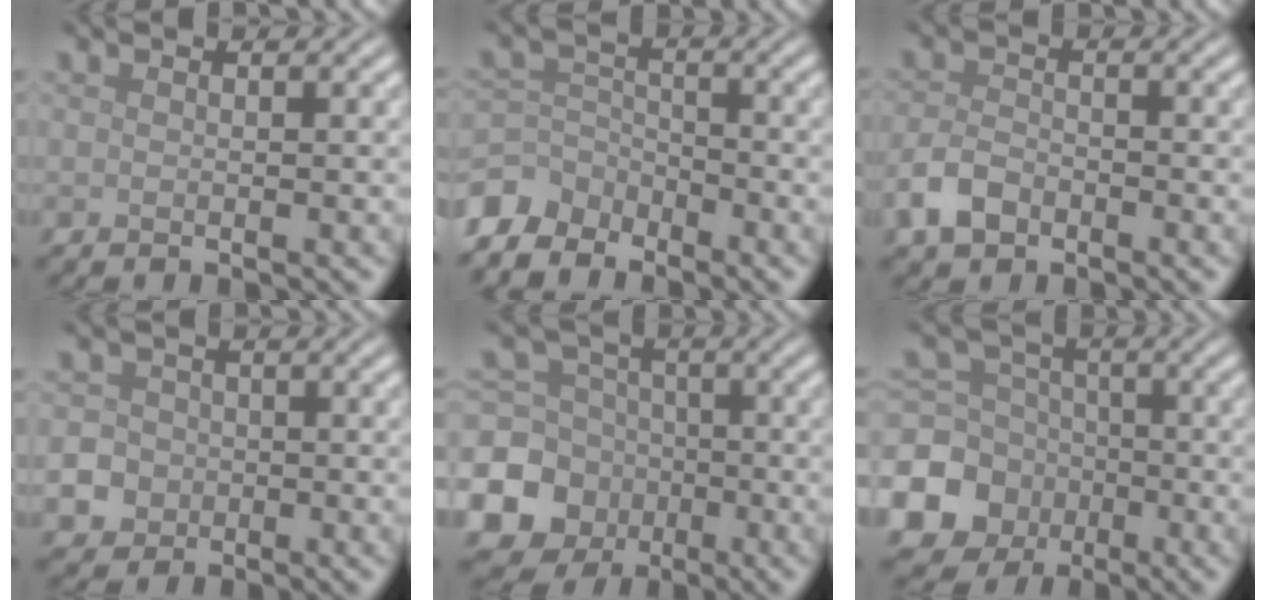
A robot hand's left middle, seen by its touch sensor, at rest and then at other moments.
{"total": 4.3, "force": [-3.7, 2.1, 0.6], "torque": [-0.015, -0.003, -0.084]}
{"total": 3.0, "force": [-1.9, 1.8, 1.5], "torque": [-0.029, 0.001, -0.045]}
{"total": 8.8, "force": [-3.1, 8.0, 2.2], "torque": [-0.051, -0.017, -0.085]}
{"total": 14.5, "force": [-4.9, 13.2, 3.5], "torque": [-0.110, -0.037, -0.102]}
{"total": 11.5, "force": [-4.4, 10.1, 3.1], "torque": [-0.086, -0.033, -0.105]}